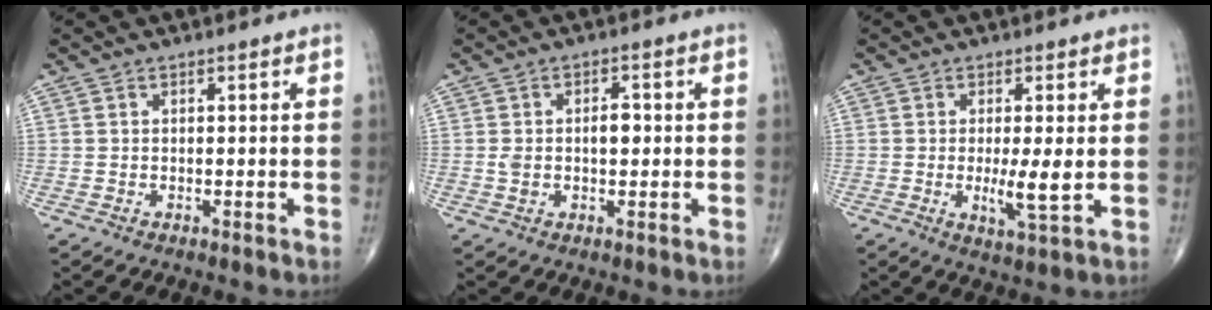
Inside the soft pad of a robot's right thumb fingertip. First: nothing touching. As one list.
[{"total": 4.5, "force": [0.1, 2.6, 3.6], "torque": [-0.064, 0.015, 0.003]}, {"total": 5.4, "force": [-0.1, 0.8, 5.4], "torque": [-0.102, -0.017, -0.004]}]